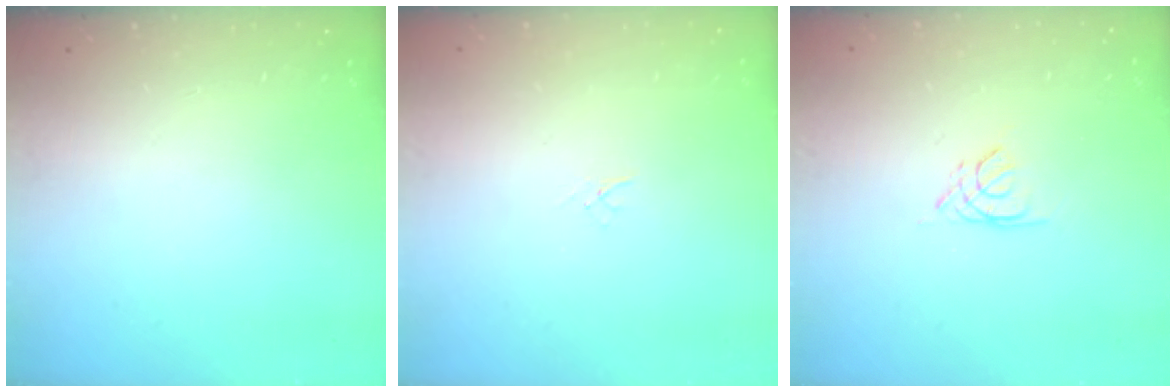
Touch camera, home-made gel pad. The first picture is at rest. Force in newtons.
{"total": 1.5, "press": 1.5, "slide": 0.1}
{"total": 2.6, "press": 2.6, "slide": 0.3}